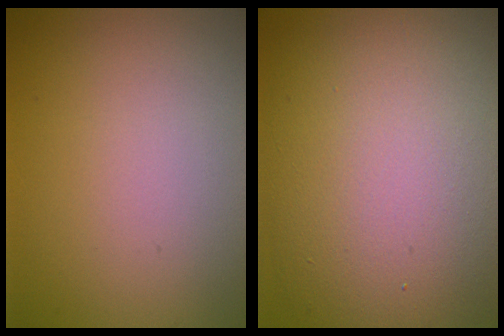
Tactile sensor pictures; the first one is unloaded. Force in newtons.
{"total": 14.1, "press": 14.1, "slide": 0.2}